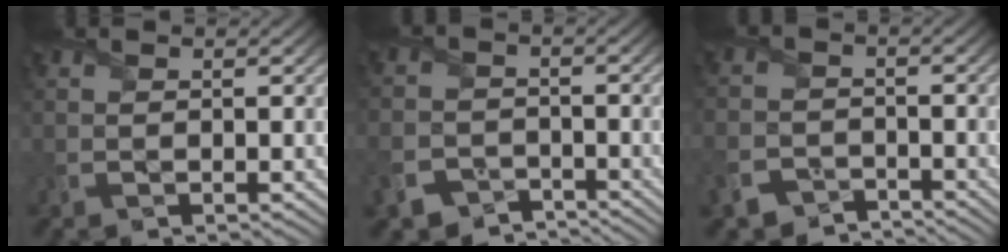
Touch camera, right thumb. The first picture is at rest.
{"total": 5.9, "force": [-4.3, 3.8, 1.5], "torque": [-0.037, -0.019, -0.086]}
{"total": 4.8, "force": [-4.0, 2.5, 1.2], "torque": [-0.033, -0.011, -0.084]}